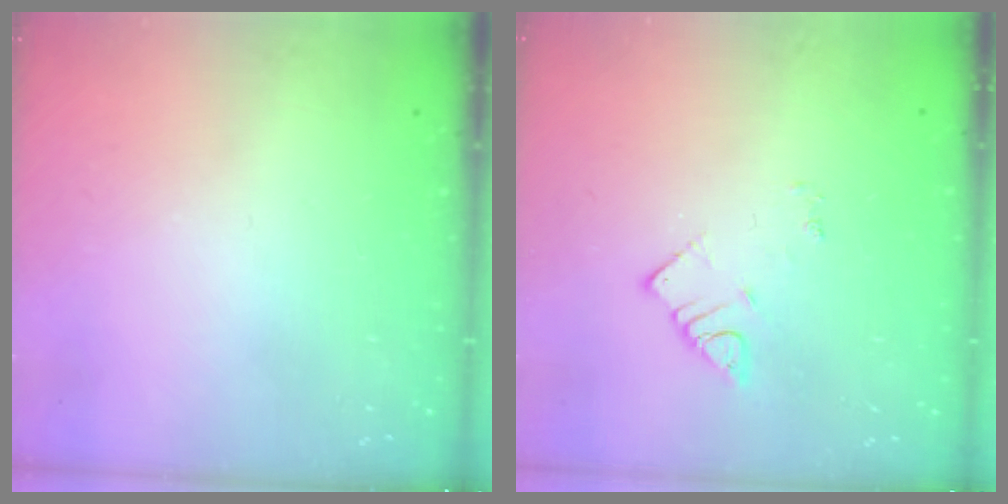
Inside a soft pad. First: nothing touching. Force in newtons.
{"total": 2.7, "press": 2.7, "slide": 0.4}